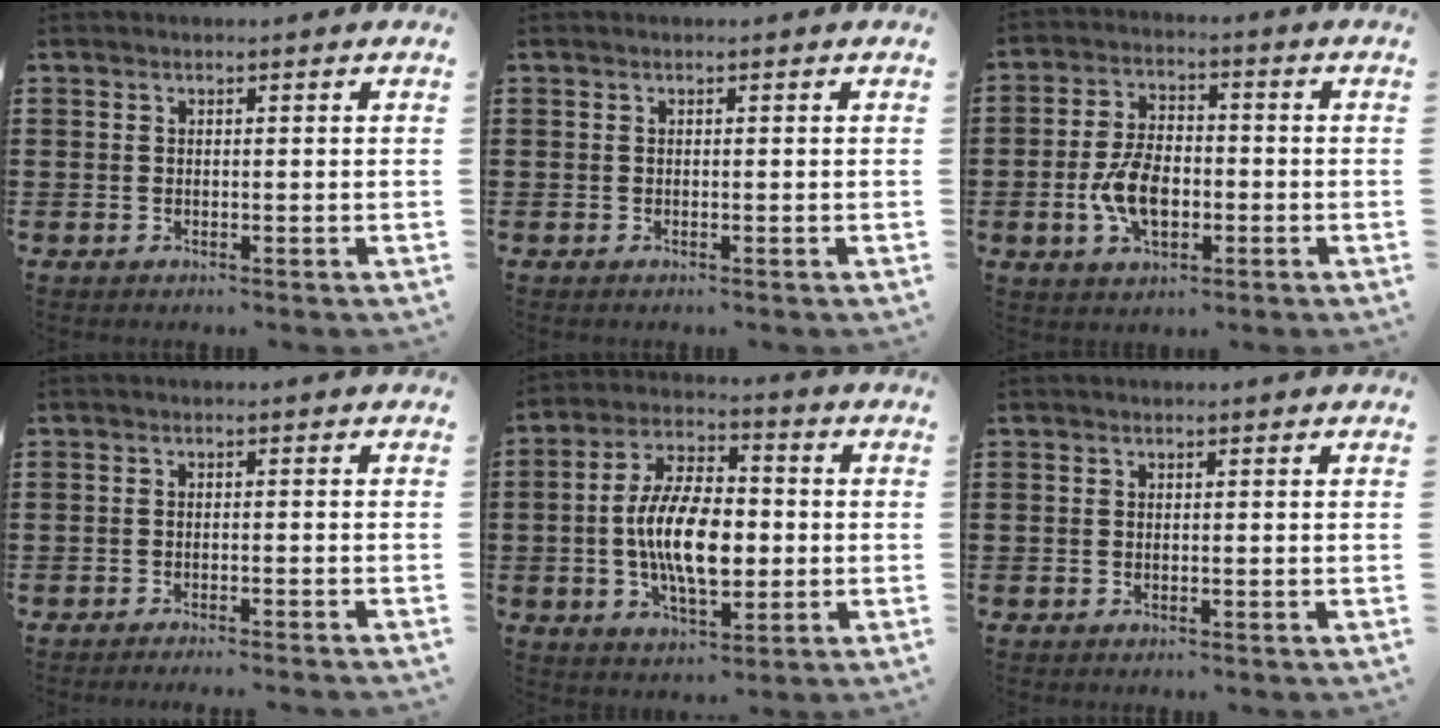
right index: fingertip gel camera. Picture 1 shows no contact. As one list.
[{"total": 0.0}, {"total": 8.0, "force": [-1.7, 4.6, 6.3], "torque": [-0.143, 0.003, -0.036]}, {"total": 1.6, "force": [-1.5, -0.5, 0.4], "torque": [-0.008, -0.002, -0.028]}, {"total": 11.3, "force": [-1.0, 5.5, 9.8], "torque": [-0.200, 0.000, -0.022]}, {"total": 0.0}]